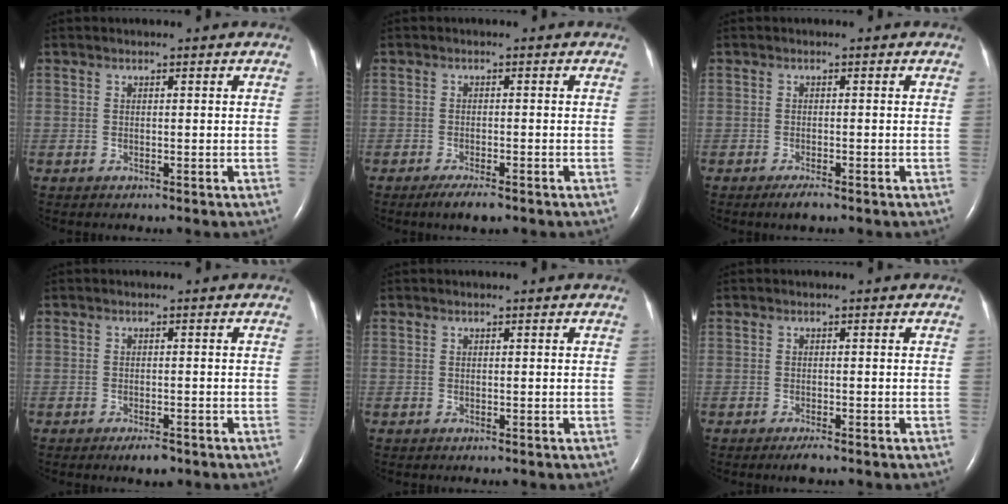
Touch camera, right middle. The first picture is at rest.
{"total": 3.3, "force": [-2.4, 0.6, 2.2], "torque": [-0.041, -0.005, -0.038]}
{"total": 1.9, "force": [-1.4, 0.3, 1.3], "torque": [-0.030, -0.005, -0.024]}
{"total": 2.3, "force": [-1.6, 0.6, 1.5], "torque": [-0.024, -0.002, -0.022]}
{"total": 0.0}
{"total": 1.6, "force": [-1.2, 0.1, 1.1], "torque": [-0.023, -0.005, -0.020]}